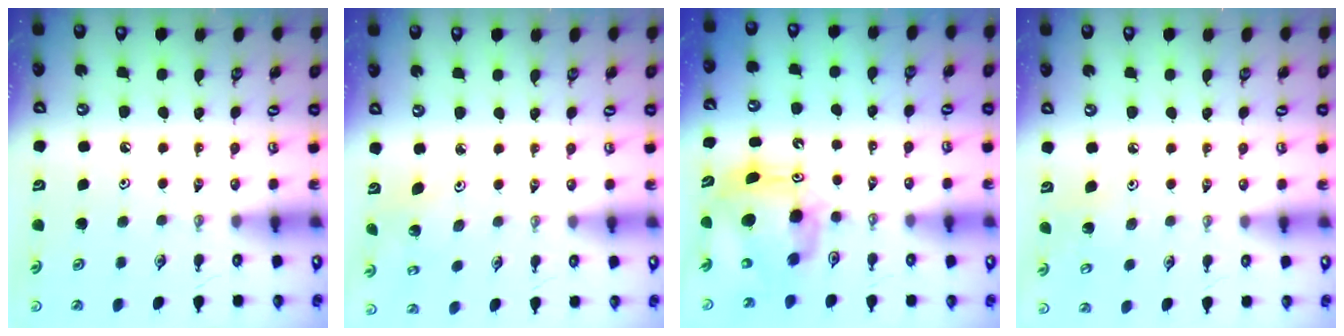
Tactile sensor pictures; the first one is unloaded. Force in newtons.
{"total": 2.2, "press": 2.2, "slide": 0.2}
{"total": 11.1, "press": 11.0, "slide": 1.2}
{"total": 4.8, "press": 4.8, "slide": 0.4}